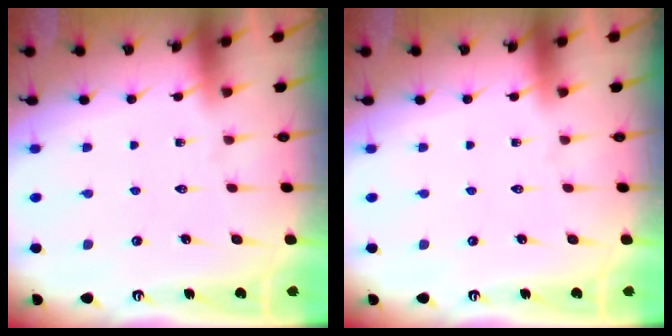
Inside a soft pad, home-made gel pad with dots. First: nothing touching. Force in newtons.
{"total": 0.0}